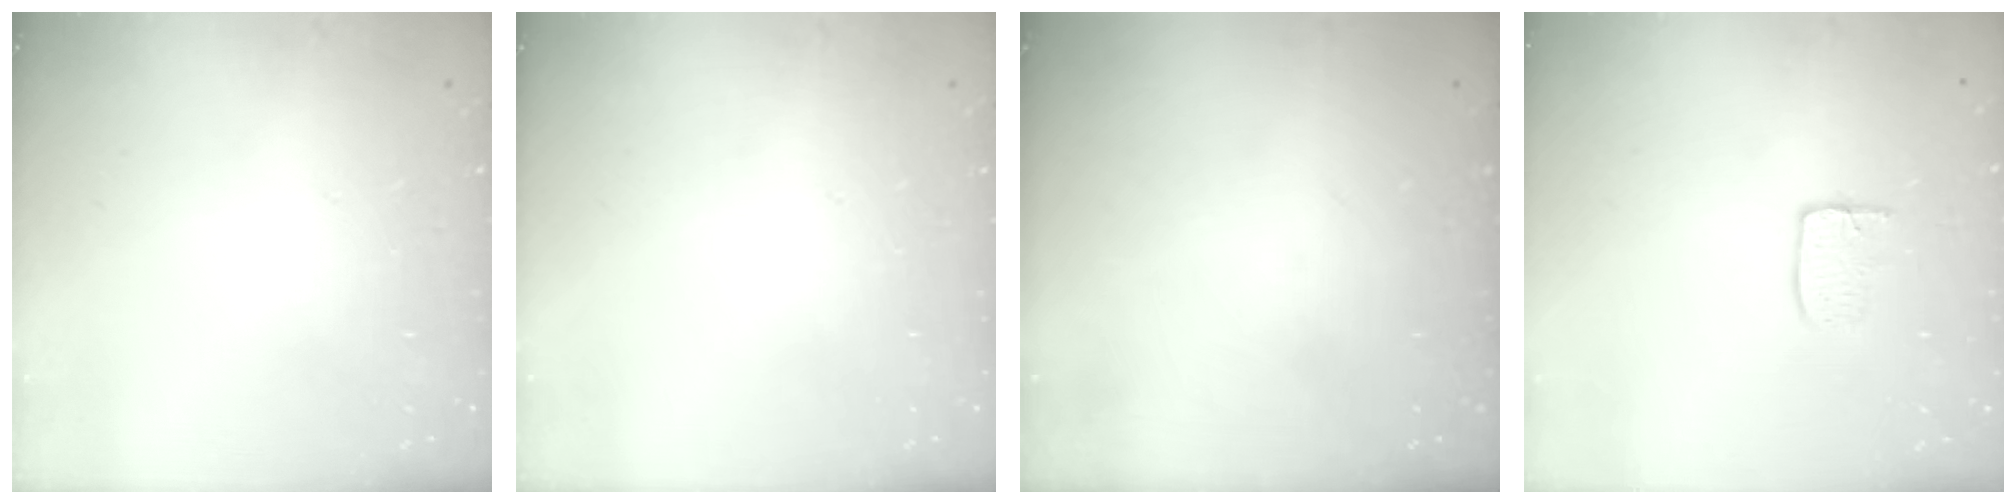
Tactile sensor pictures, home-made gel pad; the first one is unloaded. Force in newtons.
{"total": 0.0}
{"total": 0.0}
{"total": 4.9, "press": 4.9, "slide": 0.3}